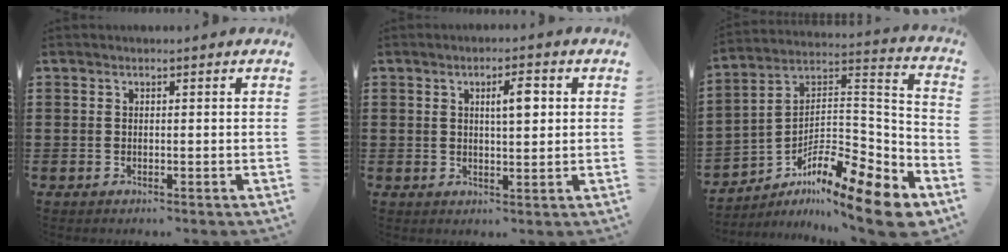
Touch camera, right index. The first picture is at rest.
{"total": 4.2, "force": [1.1, 1.2, 3.9], "torque": [-0.062, 0.001, 0.013]}
{"total": 12.6, "force": [-8.9, 3.2, 8.2], "torque": [-0.129, 0.009, -0.173]}